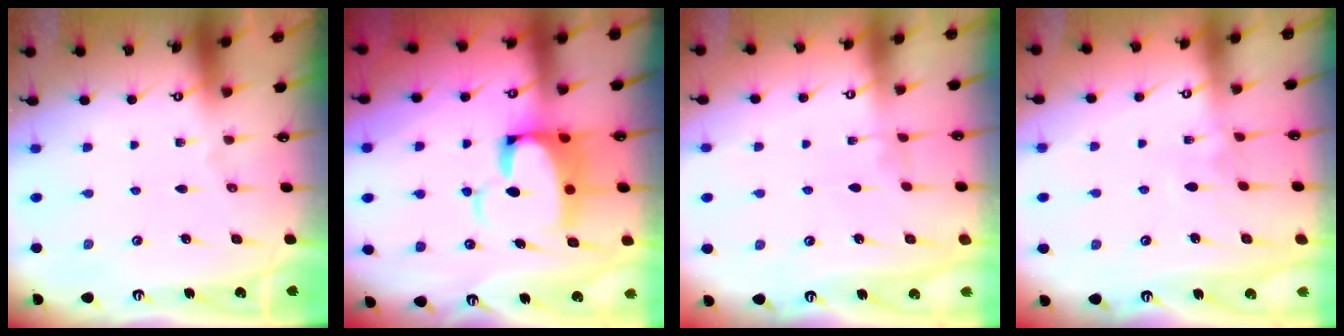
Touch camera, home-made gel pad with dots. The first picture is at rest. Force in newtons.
{"total": 7.8, "press": 7.6, "slide": 1.5}
{"total": 2.8, "press": 2.8, "slide": 0.3}
{"total": 3.6, "press": 3.6, "slide": 0.2}